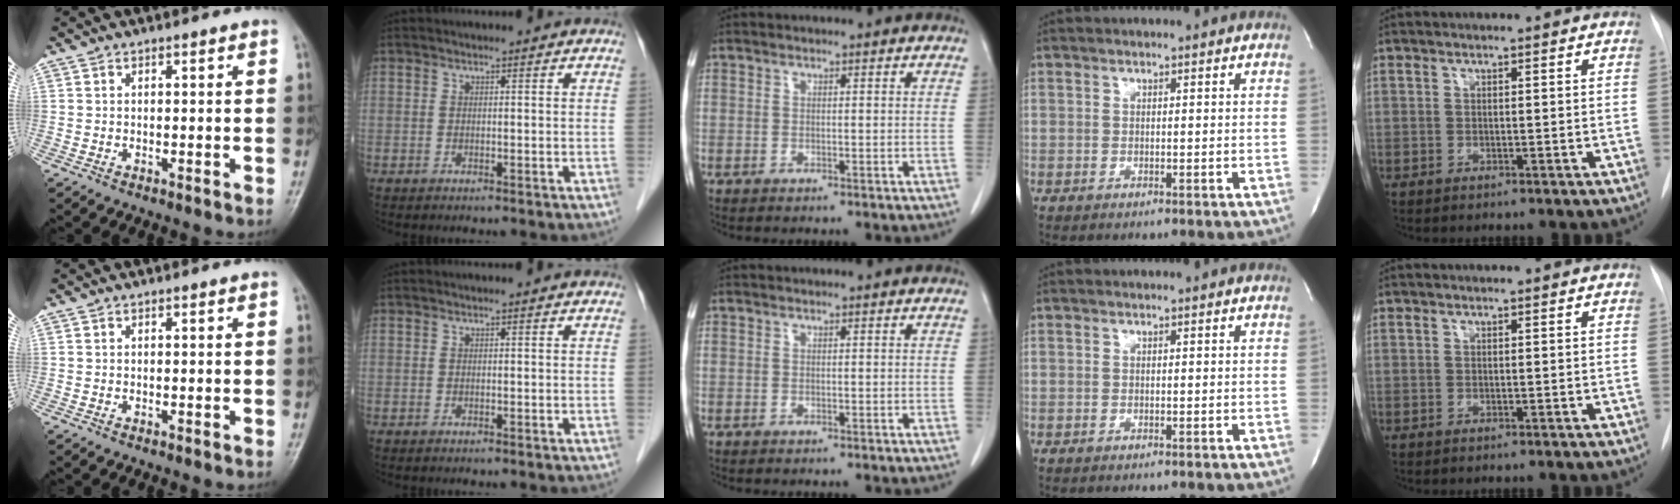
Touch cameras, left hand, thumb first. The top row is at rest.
{}